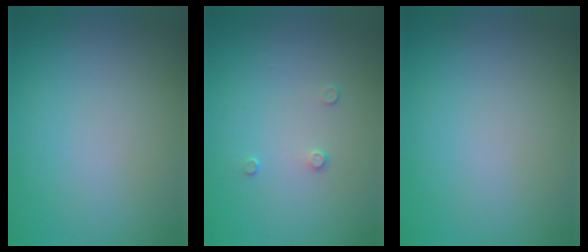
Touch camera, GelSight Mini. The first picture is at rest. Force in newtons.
{"total": 0.8, "press": 0.4, "slide": 0.6}
{"total": 0.0}